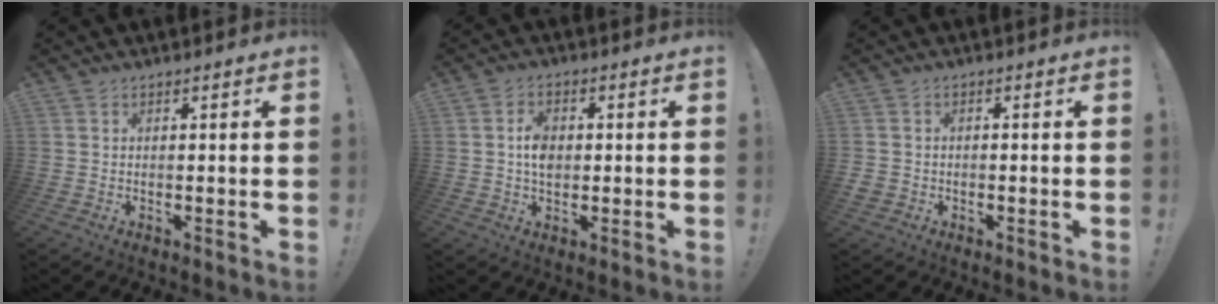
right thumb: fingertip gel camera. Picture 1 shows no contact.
{"total": 5.7, "force": [0.2, 4.0, 4.0], "torque": [-0.054, 0.005, 0.003]}
{"total": 2.0, "force": [-0.7, 1.8, 0.6], "torque": [-0.008, 0.002, -0.012]}